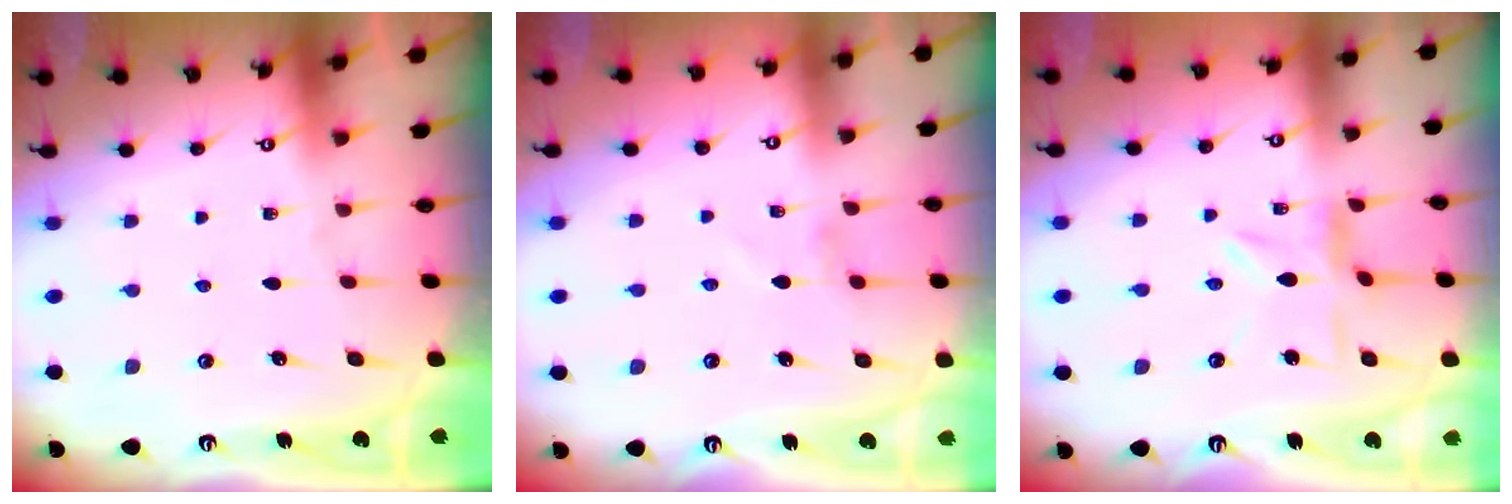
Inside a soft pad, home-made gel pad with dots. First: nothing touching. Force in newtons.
{"total": 0.0}
{"total": 3.9, "press": 3.9, "slide": 0.4}